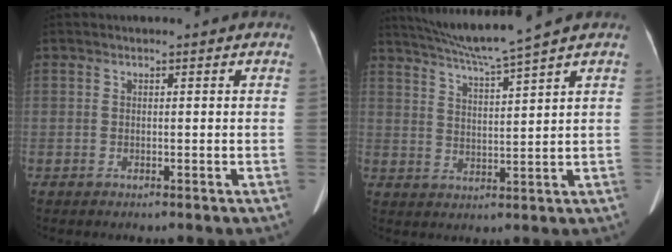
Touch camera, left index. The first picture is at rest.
{"total": 8.2, "force": [7.1, -2.1, 3.7], "torque": [-0.066, -0.002, 0.130]}